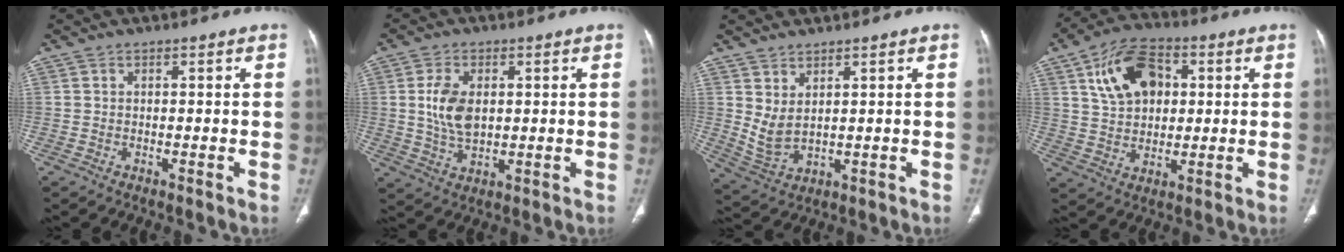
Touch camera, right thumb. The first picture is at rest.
{"total": 7.8, "force": [1.2, 4.7, 6.1], "torque": [-0.114, -0.007, 0.028]}
{"total": 5.3, "force": [2.2, 2.5, 4.2], "torque": [-0.082, -0.021, 0.060]}
{"total": 13.3, "force": [3.9, 8.9, 9.1], "torque": [-0.131, 0.006, 0.066]}